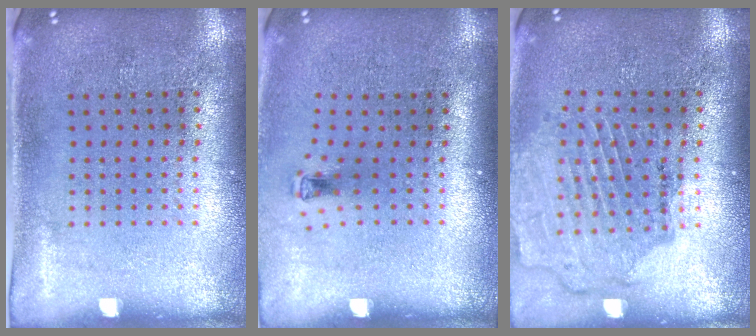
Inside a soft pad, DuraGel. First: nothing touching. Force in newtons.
{"total": 0.6, "press": 0.3, "slide": 0.6}
{"total": 1.6, "press": 1.6, "slide": 0.2}